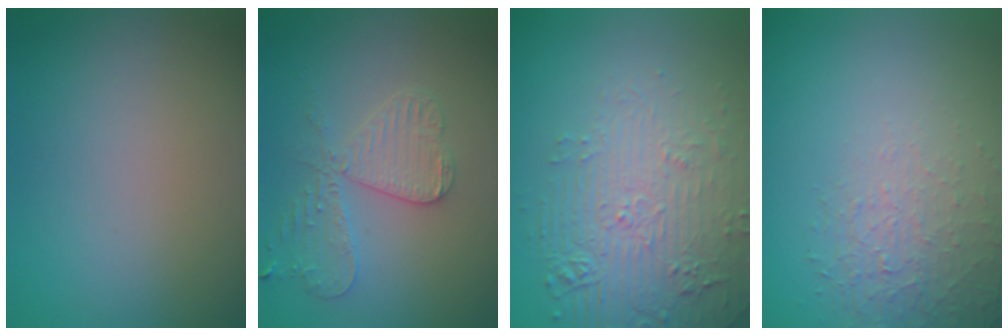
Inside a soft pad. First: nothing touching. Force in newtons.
{"total": 4.2, "press": 3.6, "slide": 2.0}
{"total": 4.4, "press": 4.1, "slide": 1.7}
{"total": 1.6, "press": 1.0, "slide": 1.2}